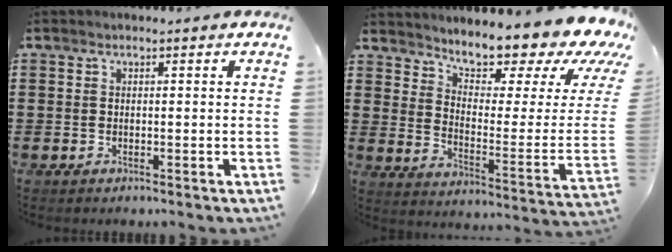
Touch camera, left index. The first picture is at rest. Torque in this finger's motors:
{"motor_torque": [2.14, 0.00, 1.05, 0.21]}